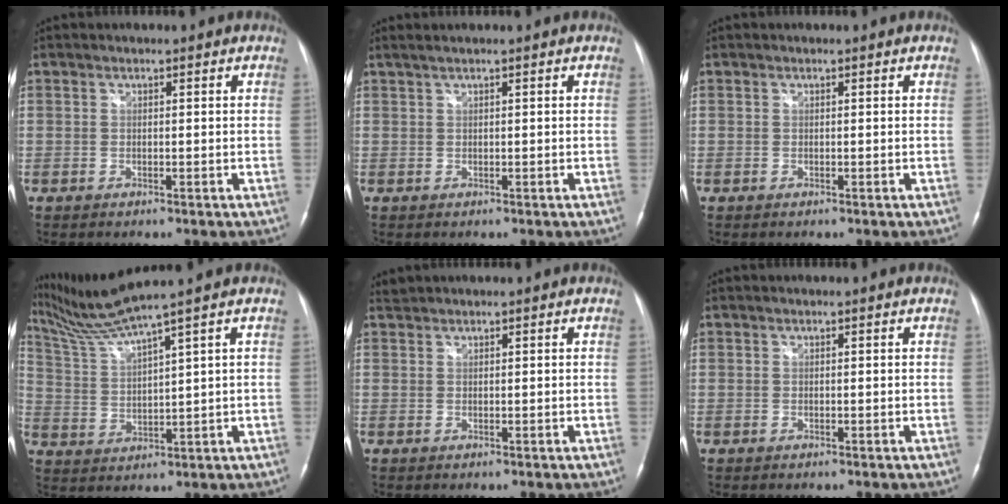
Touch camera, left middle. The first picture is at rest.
{"total": 1.4, "force": [0.7, -0.1, 1.1], "torque": [-0.031, 0.017, 0.016]}
{"total": 0.0}
{"total": 8.3, "force": [6.8, -2.6, 4.1], "torque": [-0.091, -0.002, 0.138]}
{"total": 0.9, "force": [0.9, -0.1, -0.2], "torque": [-0.005, 0.008, 0.022]}
{"total": 0.0}